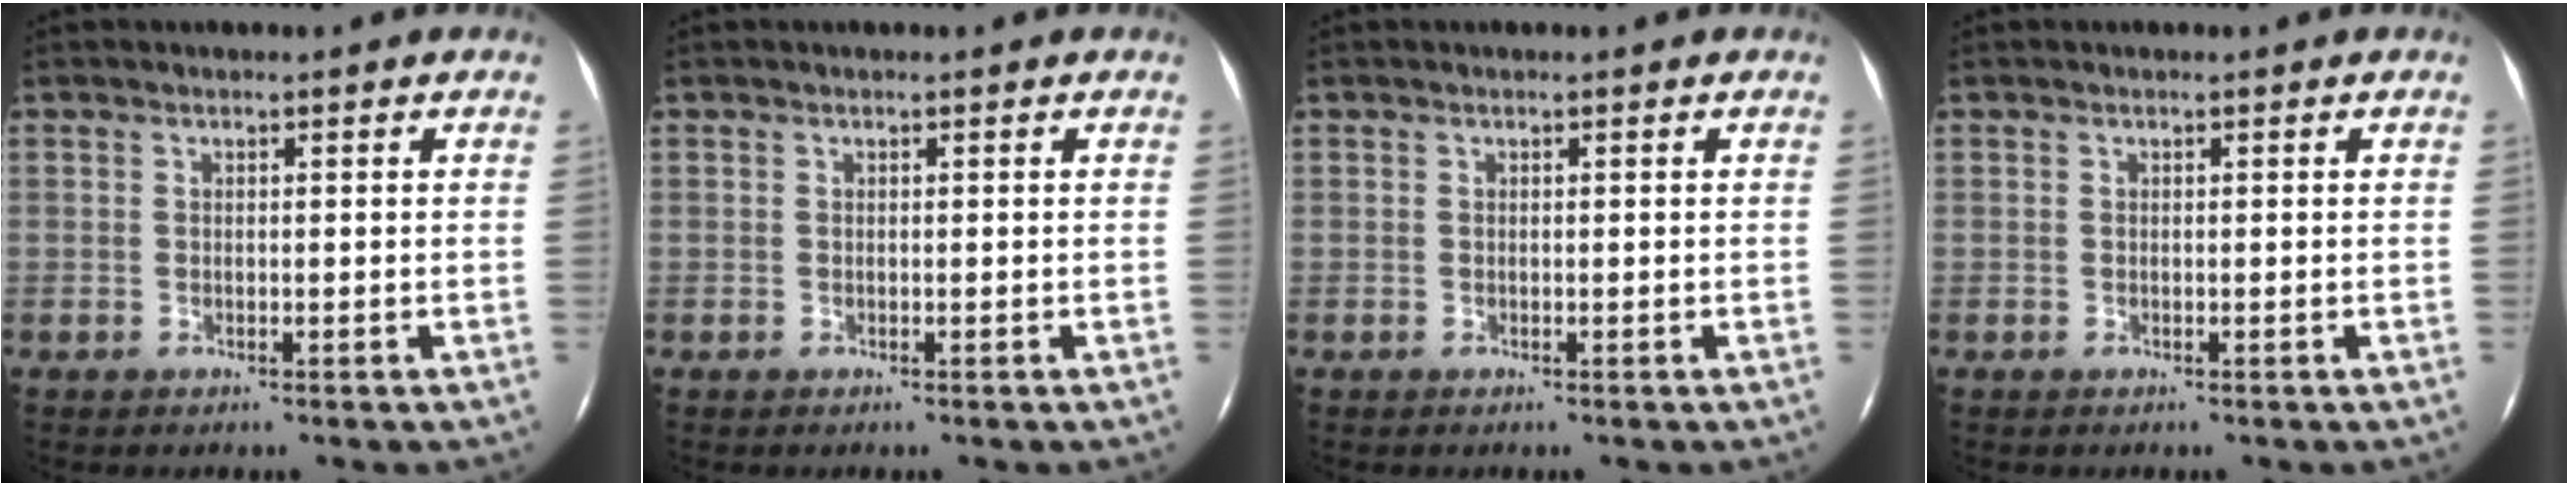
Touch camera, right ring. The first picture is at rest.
{"total": 0.0}
{"total": 0.0}
{"total": 0.0}